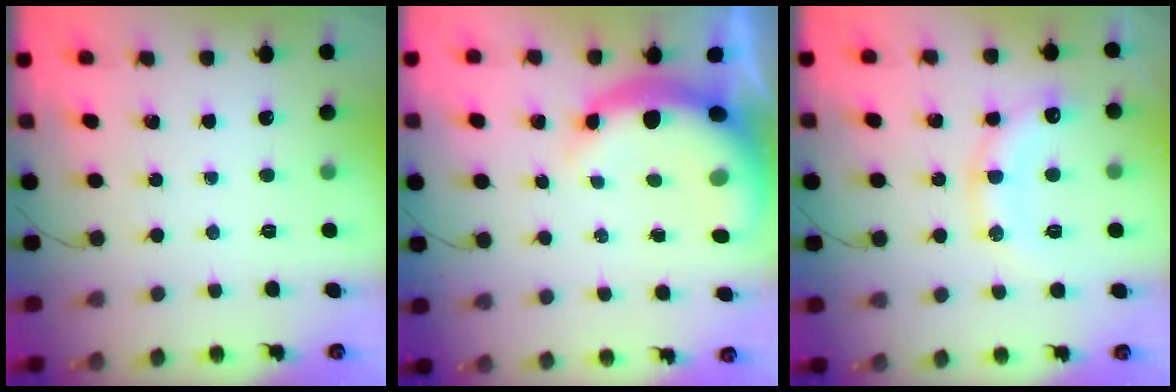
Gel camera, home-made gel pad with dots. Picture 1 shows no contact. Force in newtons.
{"total": 11.5, "press": 11.1, "slide": 2.7}
{"total": 13.3, "press": 13.3, "slide": 0.9}